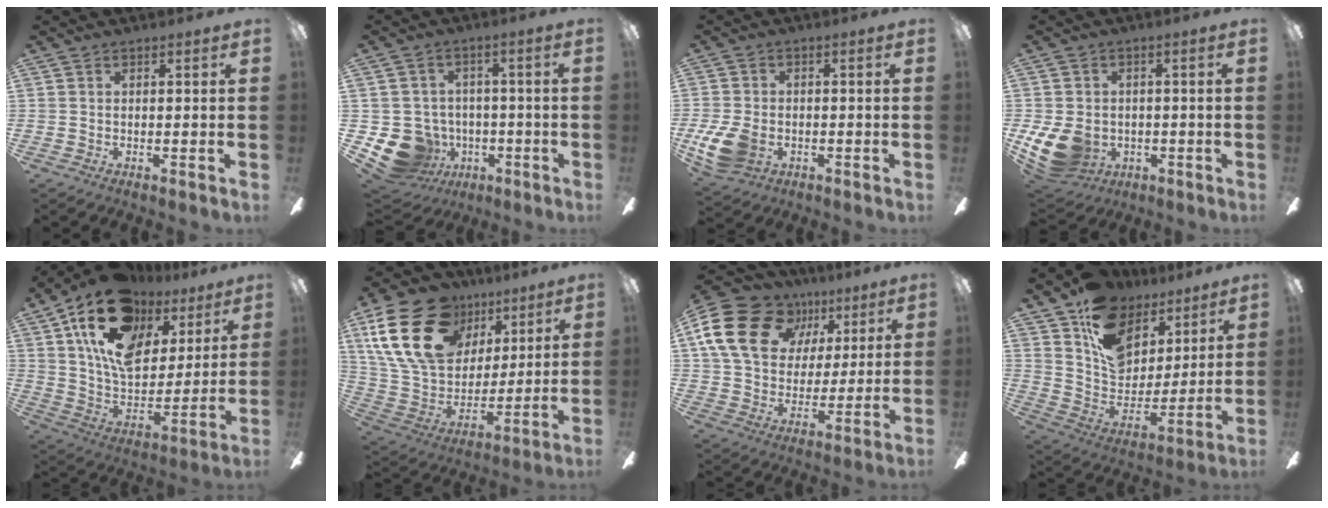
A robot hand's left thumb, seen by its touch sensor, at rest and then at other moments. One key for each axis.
{"total": 13.1, "fx": -4.9, "fy": 10.9, "fz": 5.4, "tx": -0.138, "ty": 0.030, "tz": -0.076}
{"total": 9.9, "fx": -2.6, "fy": 7.0, "fz": 6.5, "tx": -0.154, "ty": 0.006, "tz": -0.042}
{"total": 11.3, "fx": -2.9, "fy": 9.0, "fz": 6.2, "tx": -0.144, "ty": 0.004, "tz": -0.051}
{"total": 21.6, "fx": 11.6, "fy": 13.2, "fz": 12.6, "tx": -0.230, "ty": -0.056, "tz": 0.207}
{"total": 24.2, "fx": 12.2, "fy": 16.3, "fz": 13.1, "tx": -0.276, "ty": -0.044, "tz": 0.233}
{"total": 21.9, "fx": 10.1, "fy": 15.7, "fz": 11.5, "tx": -0.212, "ty": -0.032, "tz": 0.188}
{"total": 16.7, "fx": 9.9, "fy": 11.2, "fz": 7.5, "tx": -0.140, "ty": -0.054, "tz": 0.190}